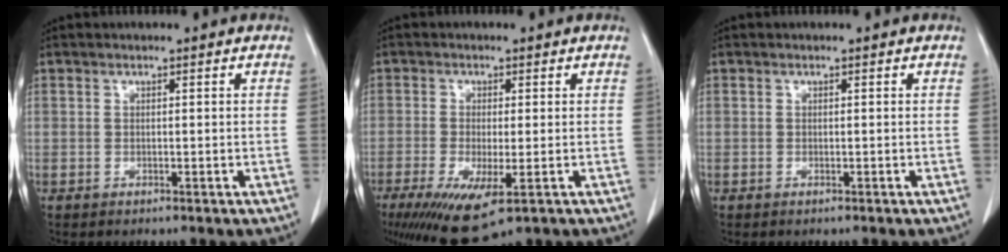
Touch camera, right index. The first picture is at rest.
{"total": 9.4, "force": [-4.7, 2.3, 7.8], "torque": [-0.131, -0.027, -0.070]}
{"total": 0.0}